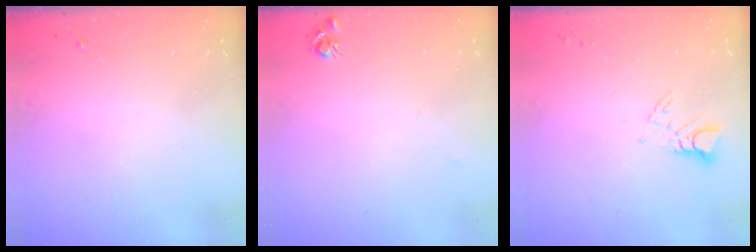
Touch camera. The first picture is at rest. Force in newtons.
{"total": 5.1, "press": 5.0, "slide": 0.7}
{"total": 3.8, "press": 3.7, "slide": 0.3}